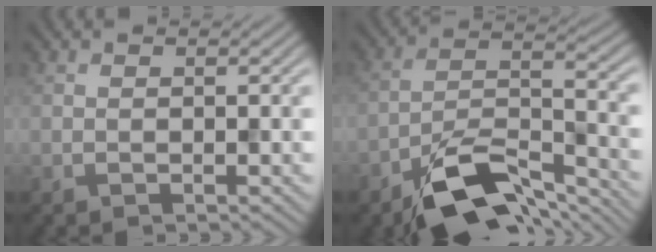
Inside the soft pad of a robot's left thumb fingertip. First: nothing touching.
{"total": 11.6, "force": [-8.3, 4.0, 6.9], "torque": [-0.119, -0.002, -0.161]}